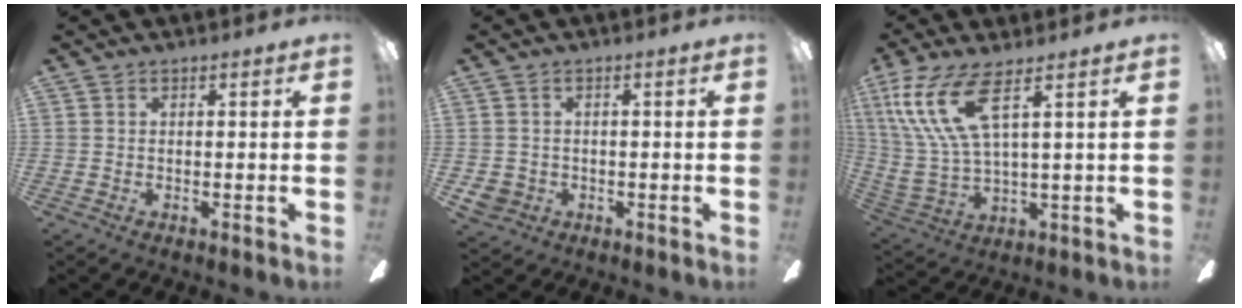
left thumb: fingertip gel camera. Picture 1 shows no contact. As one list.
[{"total": 3.6, "force": [-0.9, 3.3, 1.0], "torque": [-0.034, 0.005, -0.019]}, {"total": 15.0, "force": [8.0, 4.4, 12.0], "torque": [-0.270, -0.023, 0.139]}]